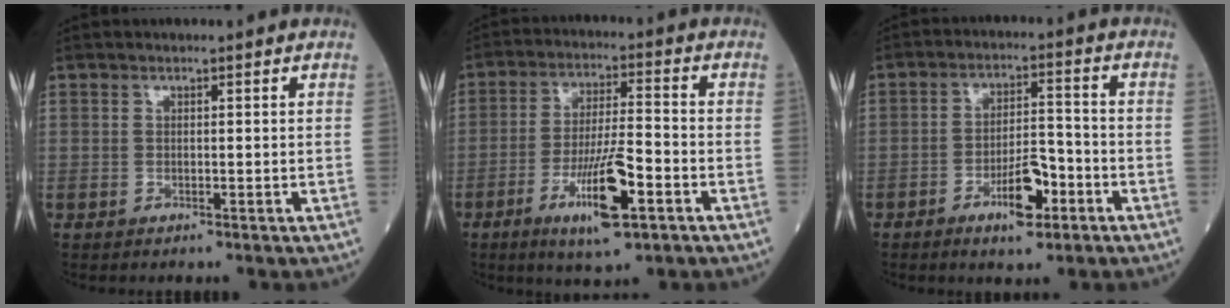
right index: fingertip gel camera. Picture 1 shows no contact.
{"total": 10.9, "force": [-4.8, 1.3, 9.7], "torque": [-0.177, -0.012, -0.081]}
{"total": 7.1, "force": [-3.7, 2.0, 5.8], "torque": [-0.101, 0.006, -0.059]}